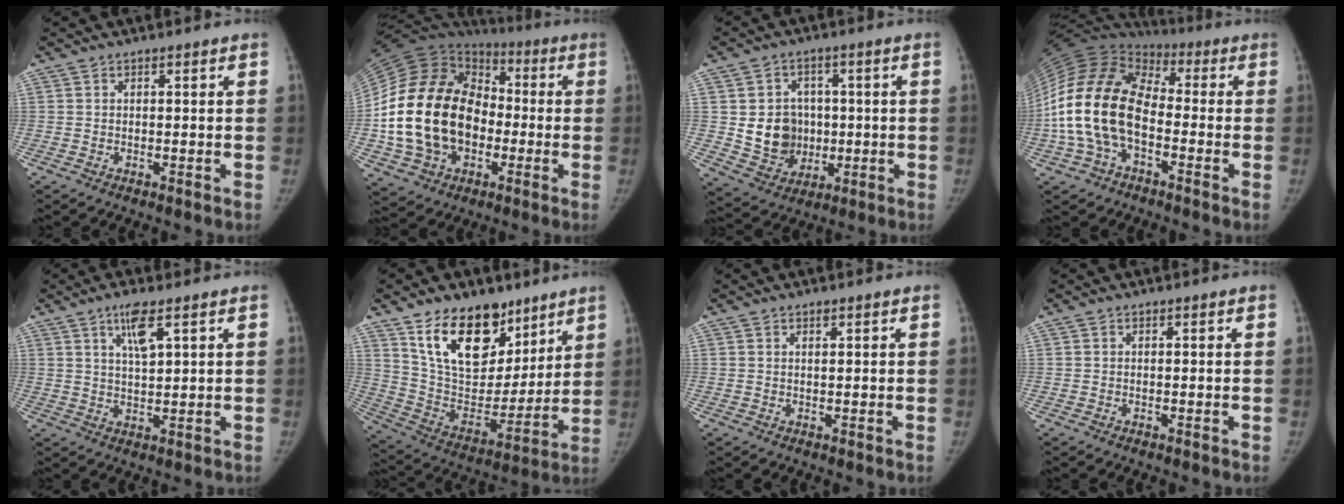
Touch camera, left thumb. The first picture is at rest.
{"total": 25.6, "force": [-3.6, 18.9, 17.0], "torque": [-0.317, 0.033, -0.059]}
{"total": 10.7, "force": [0.0, 9.4, 5.2], "torque": [-0.046, -0.001, 0.016]}
{"total": 20.8, "force": [-3.8, 12.9, 15.8], "torque": [-0.322, 0.039, -0.078]}
{"total": 5.5, "force": [2.8, 1.5, 4.4], "torque": [-0.076, -0.013, 0.054]}
{"total": 20.9, "force": [12.9, 12.3, 10.9], "torque": [-0.132, -0.064, 0.233]}
{"total": 0.9, "force": [0.5, 0.3, 0.7], "torque": [-0.010, 0.000, 0.009]}
{"total": 0.0}